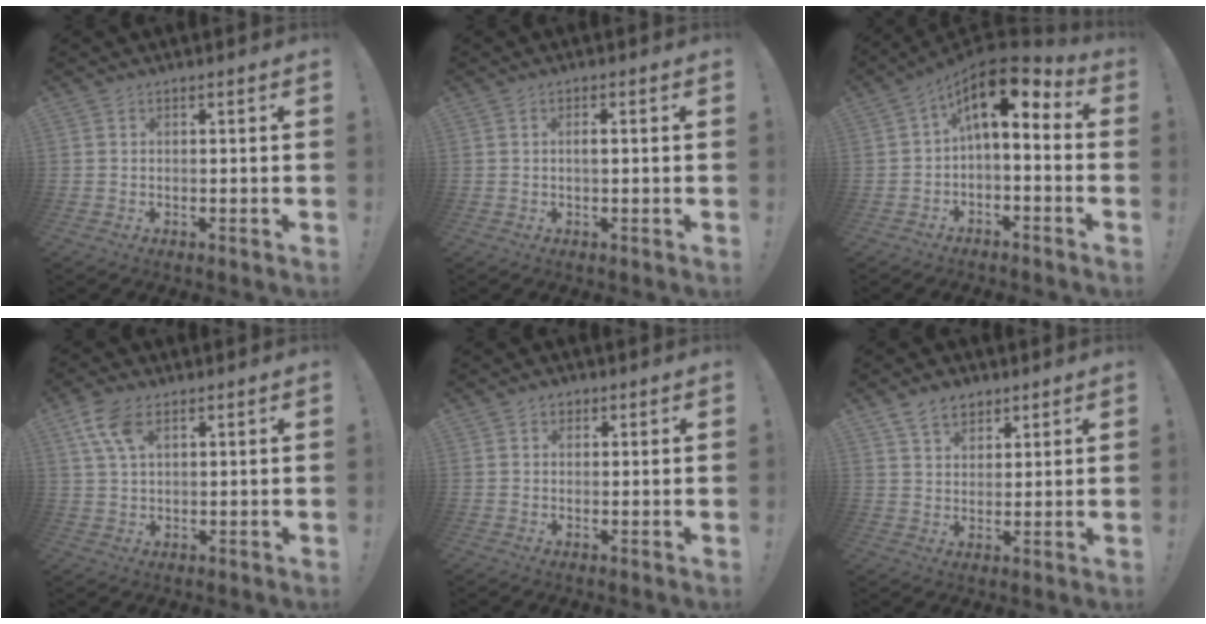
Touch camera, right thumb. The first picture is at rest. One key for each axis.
{"total": 1.5, "fx": -0.2, "fy": 0.3, "fz": 1.5, "tx": -0.024, "ty": 0.001, "tz": -0.005}
{"total": 9.8, "fx": 3.6, "fy": 3.9, "fz": 8.2, "tx": -0.135, "ty": -0.028, "tz": 0.062}
{"total": 8.5, "fx": 4.1, "fy": 4.6, "fz": 5.8, "tx": -0.105, "ty": -0.004, "tz": 0.082}
{"total": 2.1, "fx": 0.9, "fy": 1.7, "fz": 0.8, "tx": -0.007, "ty": -0.001, "tz": 0.016}
{"total": 7.6, "fx": 4.9, "fy": 4.9, "fz": 3.0, "tx": -0.052, "ty": -0.018, "tz": 0.095}